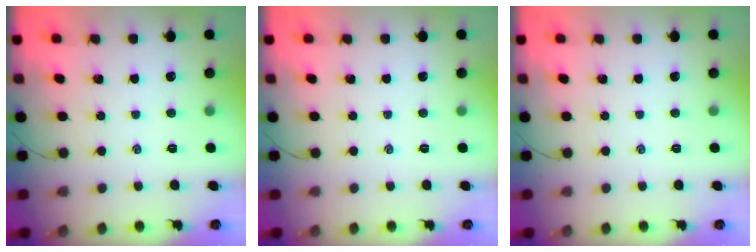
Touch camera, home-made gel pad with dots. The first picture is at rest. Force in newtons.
{"total": 0.0}
{"total": 0.0}